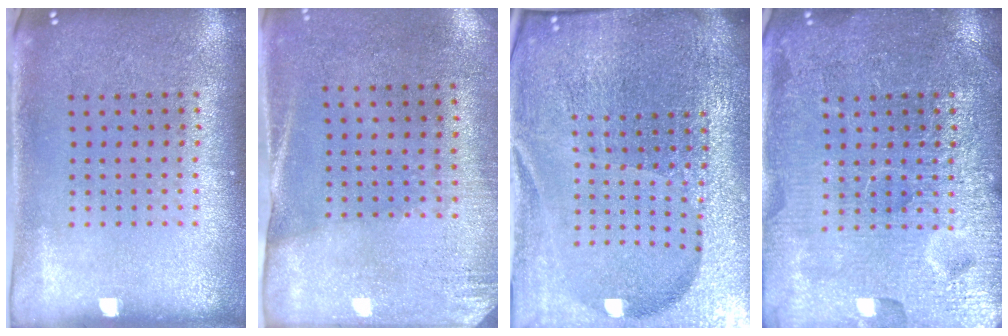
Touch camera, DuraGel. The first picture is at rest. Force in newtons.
{"total": 2.7, "press": 2.4, "slide": 1.3}
{"total": 6.7, "press": 5.8, "slide": 3.3}
{"total": 7.1, "press": 7.0, "slide": 0.8}